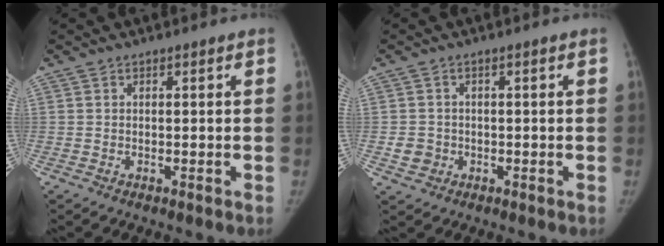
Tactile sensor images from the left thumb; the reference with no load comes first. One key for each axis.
{"total": 2.9, "fx": -0.7, "fy": 2.7, "fz": 0.7, "tx": 0.004, "ty": 0.007, "tz": -0.007}